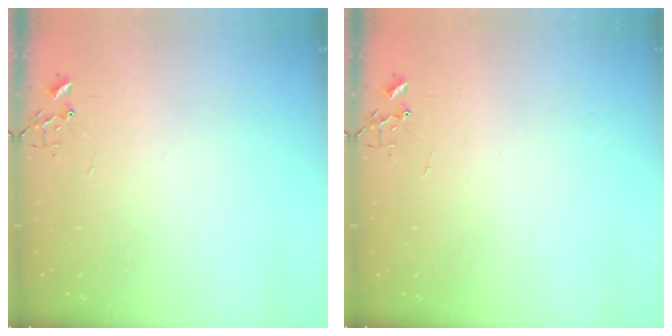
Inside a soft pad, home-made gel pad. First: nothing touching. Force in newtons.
{"total": 0.0}